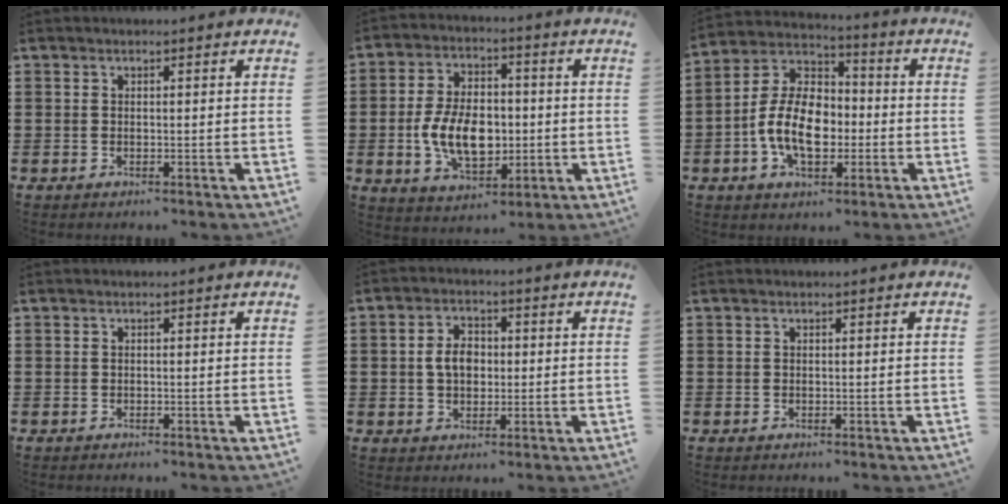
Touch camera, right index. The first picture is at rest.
{"total": 10.1, "force": [-1.5, 6.4, 7.8], "torque": [-0.156, 0.002, -0.033]}
{"total": 11.5, "force": [-2.4, 7.1, 8.7], "torque": [-0.203, 0.008, -0.047]}
{"total": 0.0}
{"total": 4.5, "force": [0.1, 3.1, 3.3], "torque": [-0.069, 0.013, -0.001]}
{"total": 0.0}